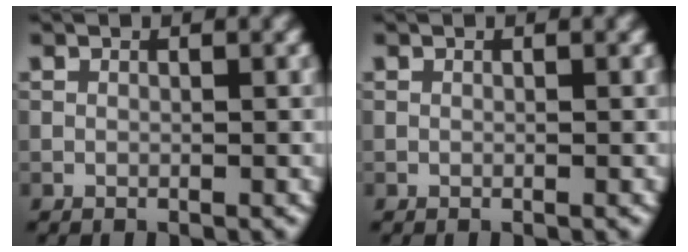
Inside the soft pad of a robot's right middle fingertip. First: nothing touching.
{"total": 0.0}